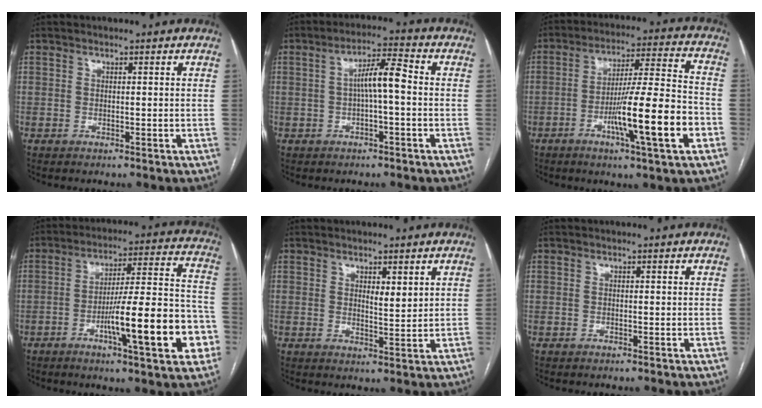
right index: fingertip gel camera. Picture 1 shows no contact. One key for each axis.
{"total": 5.7, "fx": -0.2, "fy": 0.8, "fz": 5.7, "tx": -0.096, "ty": 0.019, "tz": -0.003}
{"total": 15.1, "fx": -5.4, "fy": 0.0, "fz": 14.1, "tx": -0.236, "ty": -0.004, "tz": -0.087}
{"total": 17.4, "fx": -6.3, "fy": 2.1, "fz": 16.1, "tx": -0.231, "ty": 0.015, "tz": -0.089}
{"total": 2.7, "fx": 1.3, "fy": 0.7, "fz": 2.3, "tx": -0.039, "ty": -0.008, "tz": 0.025}
{"total": 0.0}